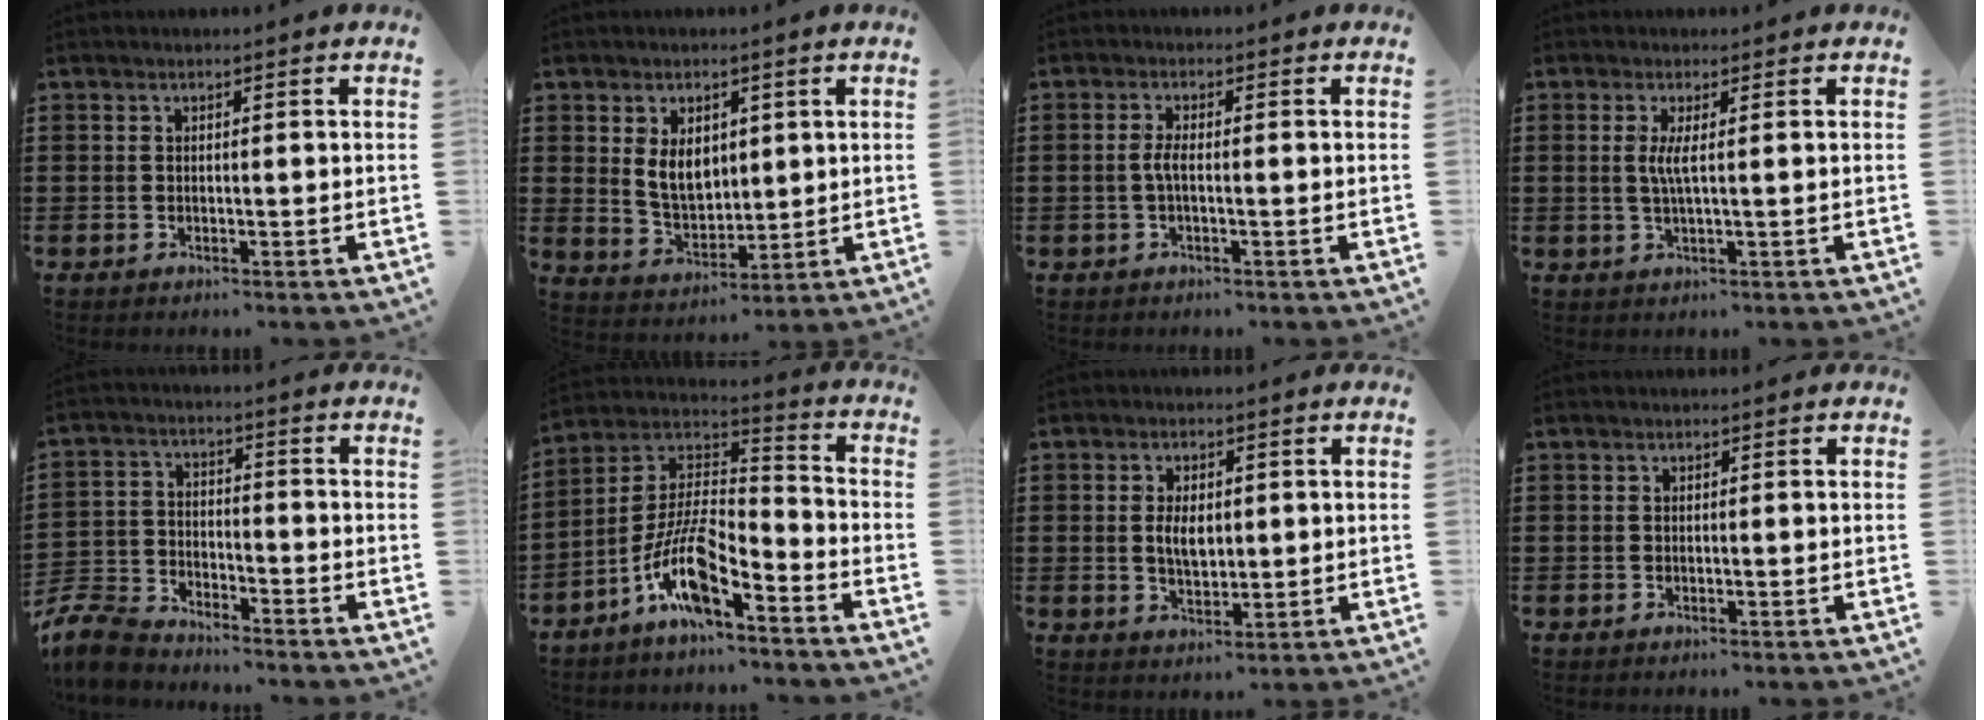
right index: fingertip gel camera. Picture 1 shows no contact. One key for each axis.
{"total": 6.3, "fx": 1.8, "fy": 4.1, "fz": 4.3, "tx": -0.080, "ty": 0.003, "tz": 0.032}
{"total": 2.4, "fx": -0.4, "fy": 0.3, "fz": 2.3, "tx": -0.059, "ty": -0.007, "tz": -0.012}
{"total": 2.9, "fx": 0.4, "fy": -0.2, "fz": 2.8, "tx": -0.057, "ty": -0.008, "tz": 0.006}
{"total": 6.9, "fx": -6.6, "fy": 1.5, "fz": 1.5, "tx": -0.053, "ty": 0.007, "tz": -0.134}
{"total": 10.4, "fx": -6.5, "fy": 3.2, "fz": 7.5, "tx": -0.177, "ty": -0.010, "tz": -0.132}
{"total": 5.2, "fx": 0.6, "fy": 1.9, "fz": 4.8, "tx": -0.102, "ty": 0.000, "tz": 0.008}
{"total": 0.0}